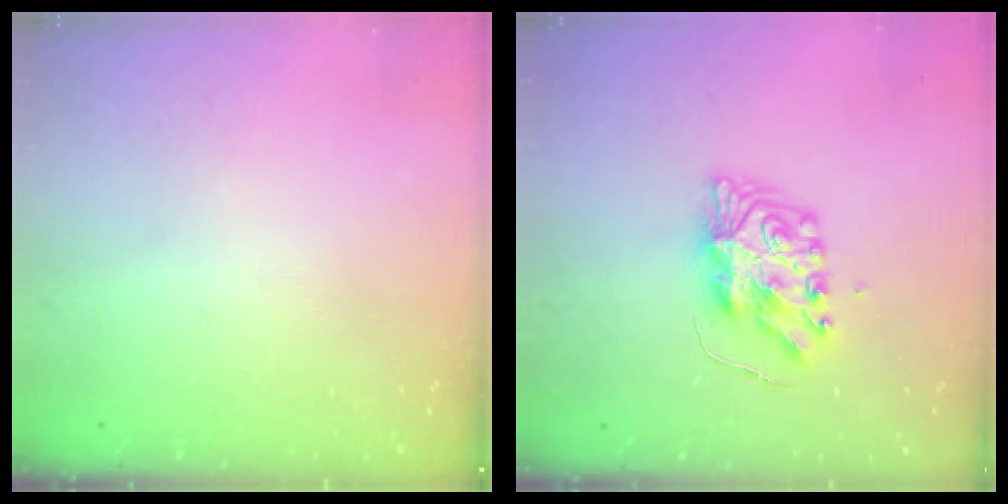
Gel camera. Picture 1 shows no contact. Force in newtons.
{"total": 9.3, "press": 9.3, "slide": 0.7}